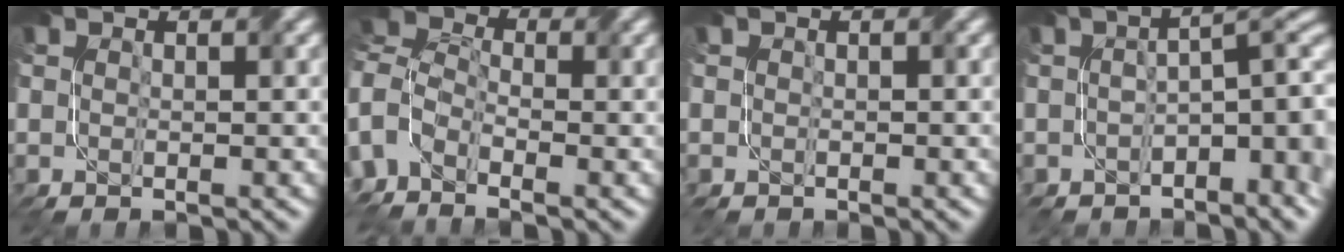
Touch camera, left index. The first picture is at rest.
{"total": 5.7, "force": [-4.2, 2.9, 2.6], "torque": [-0.053, 0.000, -0.063]}
{"total": 1.5, "force": [-1.0, 0.1, -1.1], "torque": [0.020, -0.006, 0.001]}
{"total": 7.2, "force": [-1.4, 2.5, 6.6], "torque": [-0.073, 0.008, -0.003]}